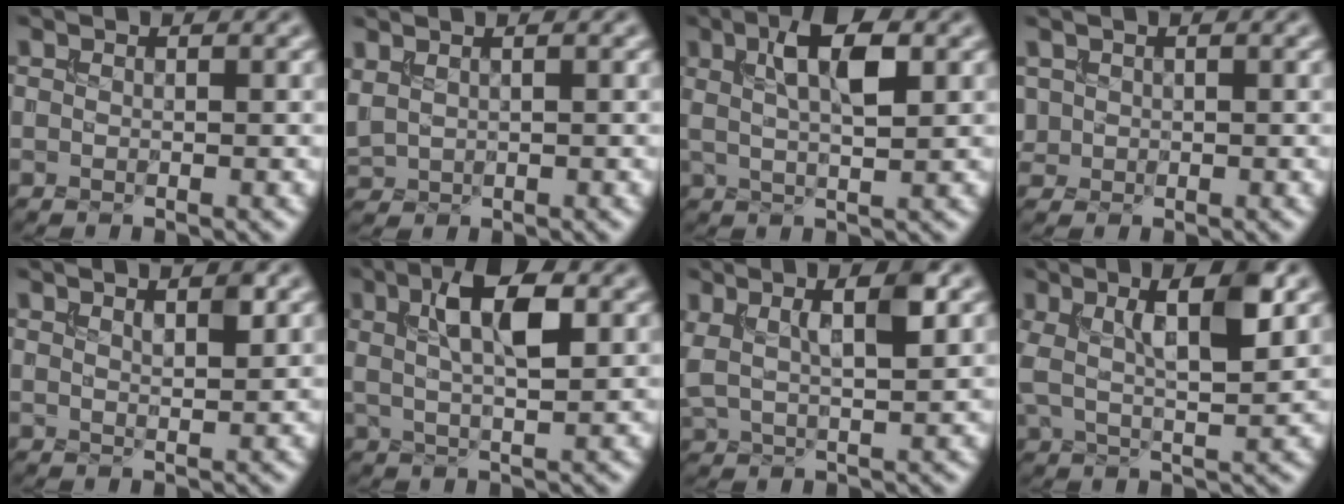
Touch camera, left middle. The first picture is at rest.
{"total": 1.5, "force": [0.9, 0.9, 0.8], "torque": [-0.025, 0.006, 0.030]}
{"total": 5.0, "force": [1.5, 1.6, 4.5], "torque": [-0.079, 0.006, 0.027]}
{"total": 0.9, "force": [0.1, 0.9, 0.0], "torque": [0.002, -0.003, 0.009]}
{"total": 2.0, "force": [1.3, 0.4, 1.5], "torque": [-0.022, 0.002, 0.023]}
{"total": 5.8, "force": [1.7, 1.9, 5.2], "torque": [-0.090, 0.007, 0.030]}
{"total": 5.1, "force": [2.2, 1.5, 4.4], "torque": [-0.082, 0.009, 0.040]}
{"total": 6.7, "force": [2.1, 1.9, 6.0], "torque": [-0.110, 0.005, 0.034]}